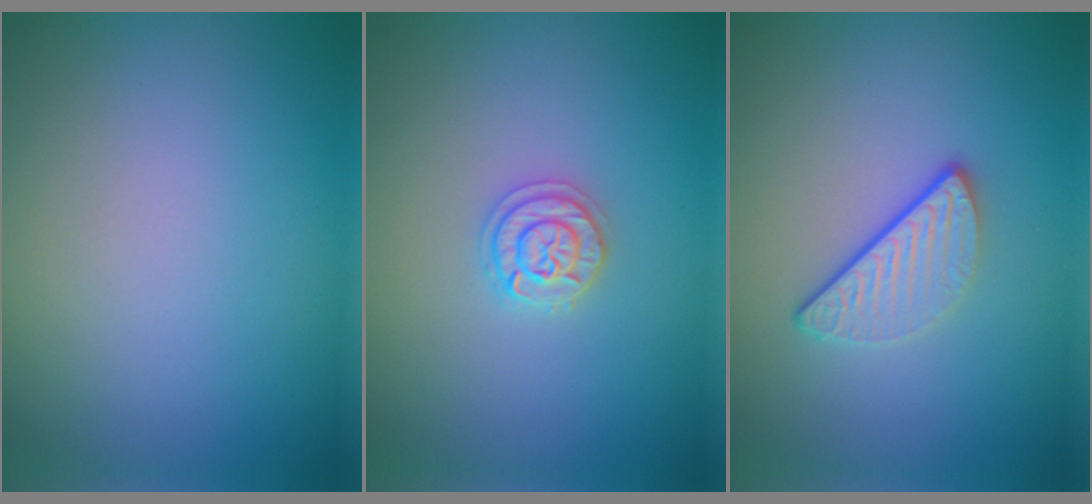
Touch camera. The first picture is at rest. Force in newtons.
{"total": 2.0, "press": 1.9, "slide": 0.3}
{"total": 3.0, "press": 2.3, "slide": 1.9}